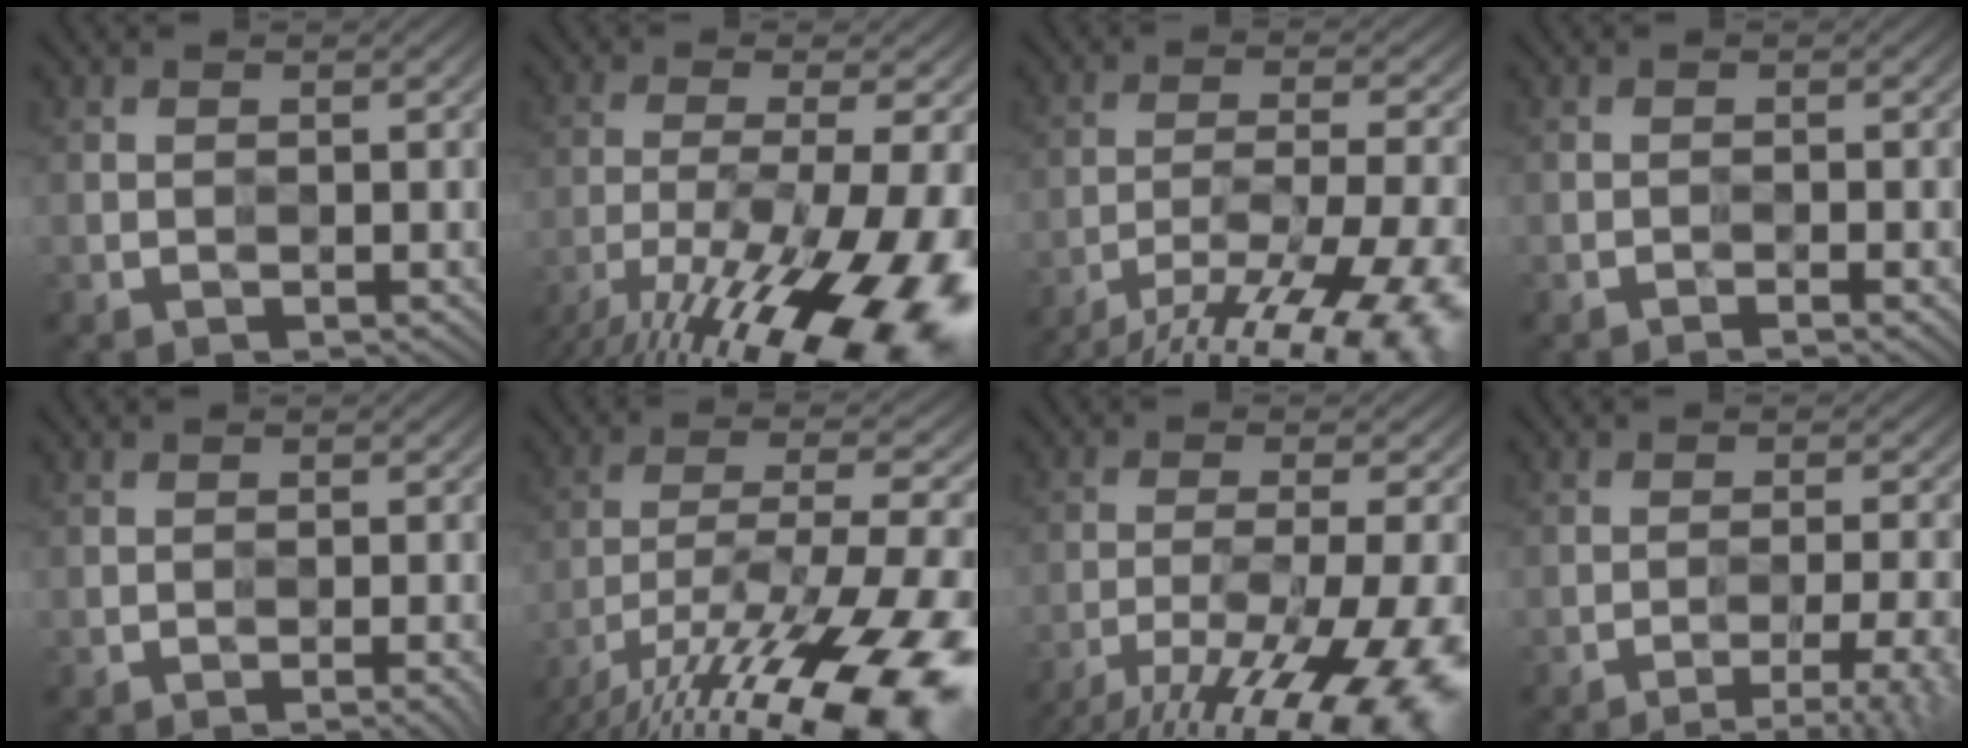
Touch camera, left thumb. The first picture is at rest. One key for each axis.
{"total": 18.2, "fx": -11.5, "fy": 4.4, "fz": 13.4, "tx": -0.242, "ty": -0.036, "tz": -0.184}
{"total": 17.7, "fx": -13.7, "fy": 4.5, "fz": 10.2, "tx": -0.156, "ty": -0.016, "tz": -0.196}
{"total": 1.4, "fx": -0.8, "fy": 0.1, "fz": 1.1, "tx": -0.016, "ty": 0.003, "tz": -0.017}
{"total": 1.8, "fx": -1.0, "fy": 0.3, "fz": 1.5, "tx": -0.017, "ty": 0.004, "tz": -0.017}
{"total": 19.7, "fx": -13.0, "fy": 5.7, "fz": 13.6, "tx": -0.230, "ty": -0.023, "tz": -0.209}
{"total": 15.6, "fx": -10.6, "fy": 3.4, "fz": 11.0, "tx": -0.190, "ty": -0.029, "tz": -0.158}
{"total": 6.7, "fx": -4.2, "fy": 1.2, "fz": 5.1, "tx": -0.077, "ty": 0.009, "tz": -0.062}